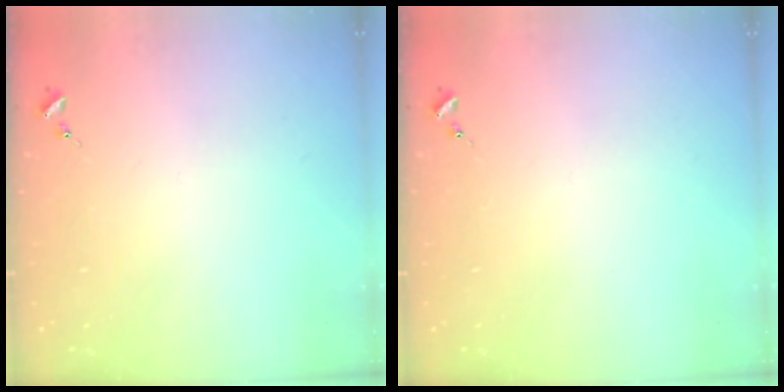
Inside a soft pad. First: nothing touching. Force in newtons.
{"total": 0.0}